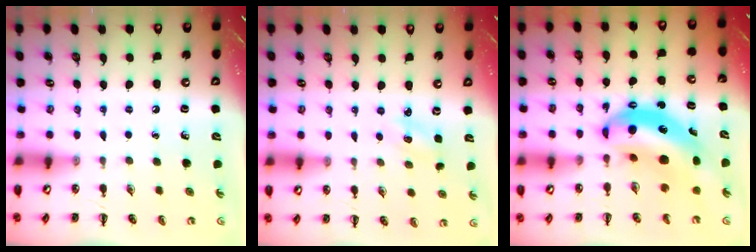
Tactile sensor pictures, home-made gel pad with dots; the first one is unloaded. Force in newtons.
{"total": 2.1, "press": 2.0, "slide": 0.6}
{"total": 8.6, "press": 8.4, "slide": 1.9}